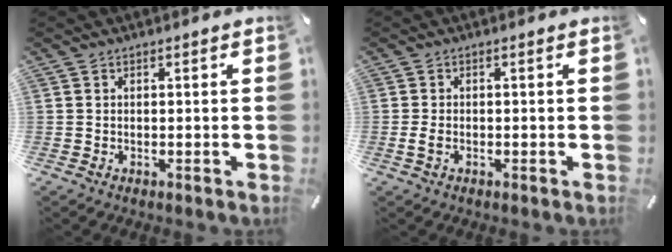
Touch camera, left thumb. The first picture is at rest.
{"total": 1.4, "force": [-0.5, 0.7, 1.1], "torque": [-0.018, 0.002, -0.007]}